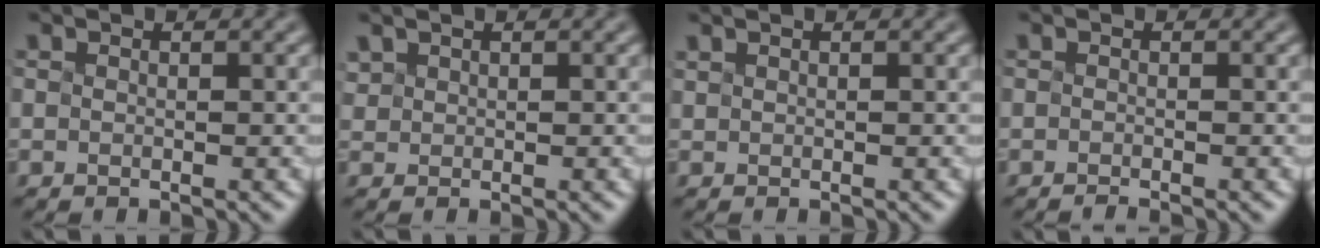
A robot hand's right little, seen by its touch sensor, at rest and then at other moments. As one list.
[{"total": 0.9, "force": [0.6, -0.2, -0.6], "torque": [-0.003, 0.007, 0.026]}, {"total": 1.7, "force": [1.2, 0.9, 0.9], "torque": [-0.008, 0.017, 0.010]}, {"total": 1.0, "force": [-1.0, -0.3, -0.2], "torque": [0.006, -0.001, -0.007]}]